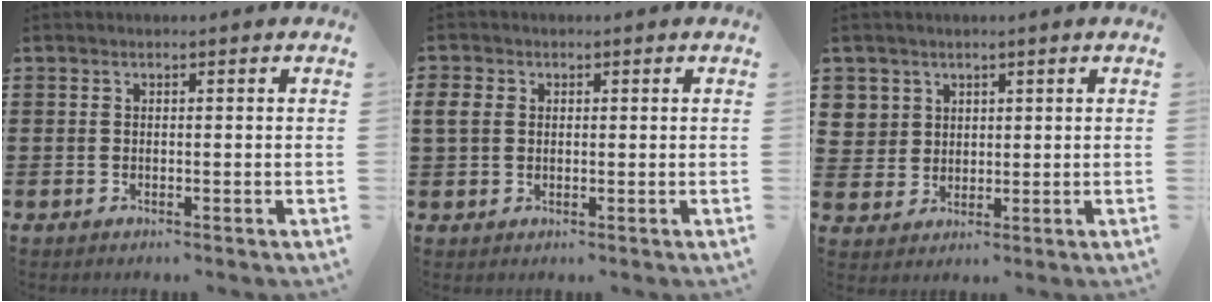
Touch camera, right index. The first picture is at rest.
{"total": 2.6, "force": [0.4, 2.2, 1.3], "torque": [-0.041, 0.006, 0.004]}
{"total": 4.1, "force": [2.0, 3.6, 0.2], "torque": [-0.023, 0.014, 0.038]}